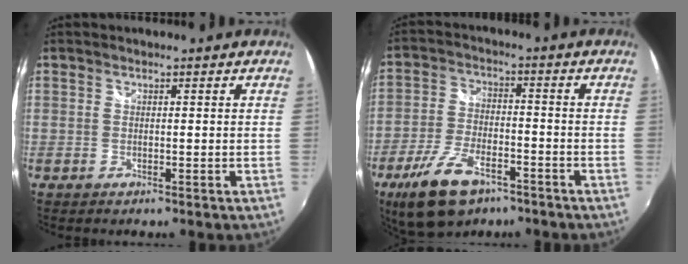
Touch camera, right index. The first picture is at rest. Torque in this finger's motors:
{"motor_torque": [1.04, -1.10, 0.61, 0.06]}